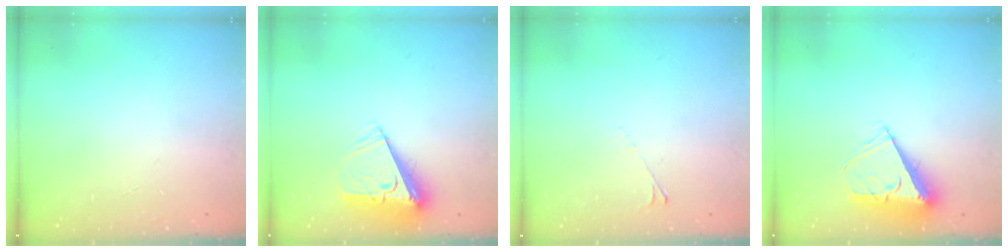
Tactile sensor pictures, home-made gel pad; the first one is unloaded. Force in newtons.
{"total": 8.2, "press": 8.2, "slide": 1.0}
{"total": 2.6, "press": 2.6, "slide": 0.5}
{"total": 8.9, "press": 8.9, "slide": 0.3}